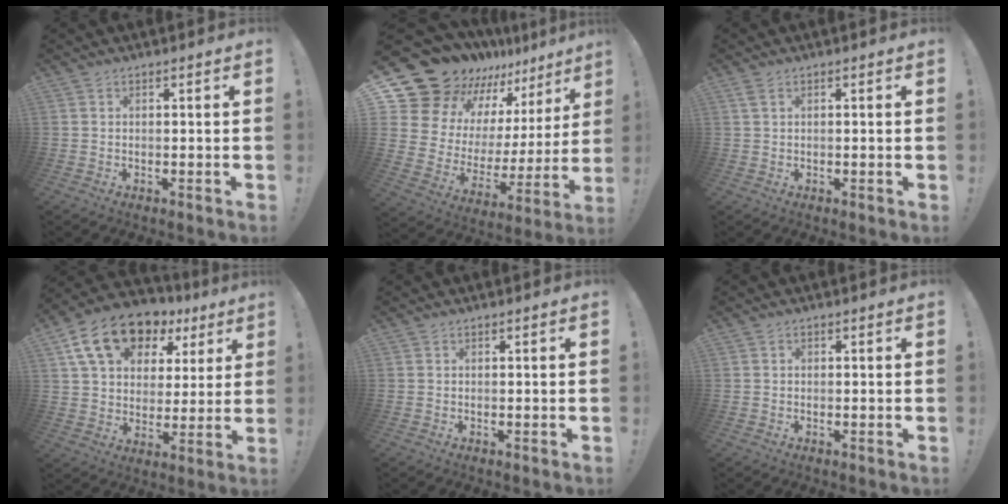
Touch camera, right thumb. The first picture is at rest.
{"total": 16.6, "force": [13.6, 7.9, 5.5], "torque": [-0.096, -0.121, 0.264]}
{"total": 1.7, "force": [0.9, 0.2, 1.4], "torque": [-0.031, 0.002, 0.016]}
{"total": 17.6, "force": [9.6, 11.2, 9.6], "torque": [-0.163, -0.040, 0.178]}
{"total": 0.0}
{"total": 0.5, "force": [-0.1, 0.5, 0.0], "torque": [-0.001, 0.004, -0.003]}